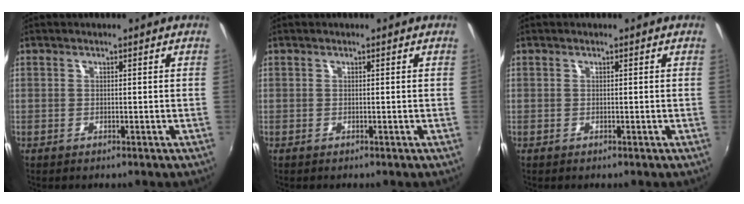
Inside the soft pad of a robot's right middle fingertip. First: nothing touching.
{"total": 0.0}
{"total": 0.0}